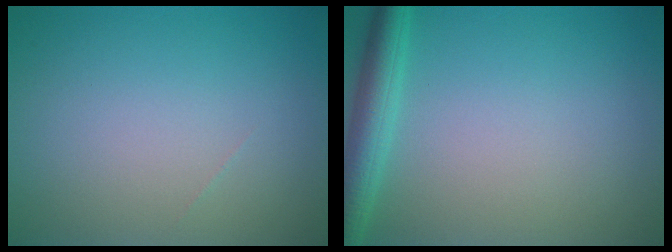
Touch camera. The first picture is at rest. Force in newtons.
{"total": 3.5, "press": 3.5, "slide": 0.2}